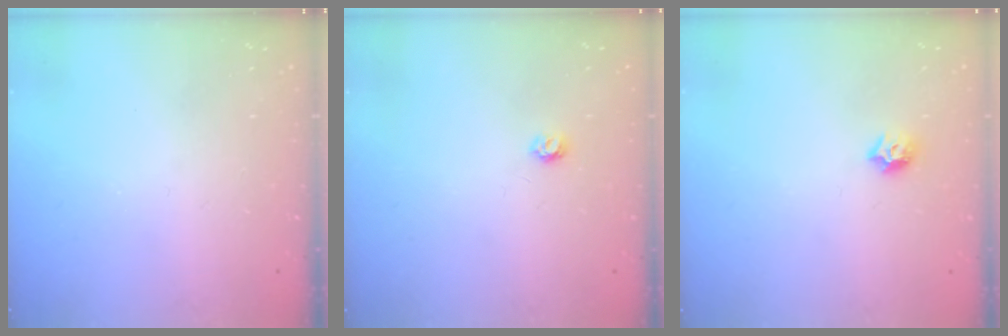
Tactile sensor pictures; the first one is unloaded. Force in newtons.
{"total": 3.6, "press": 3.6, "slide": 0.3}
{"total": 6.2, "press": 6.2, "slide": 0.8}